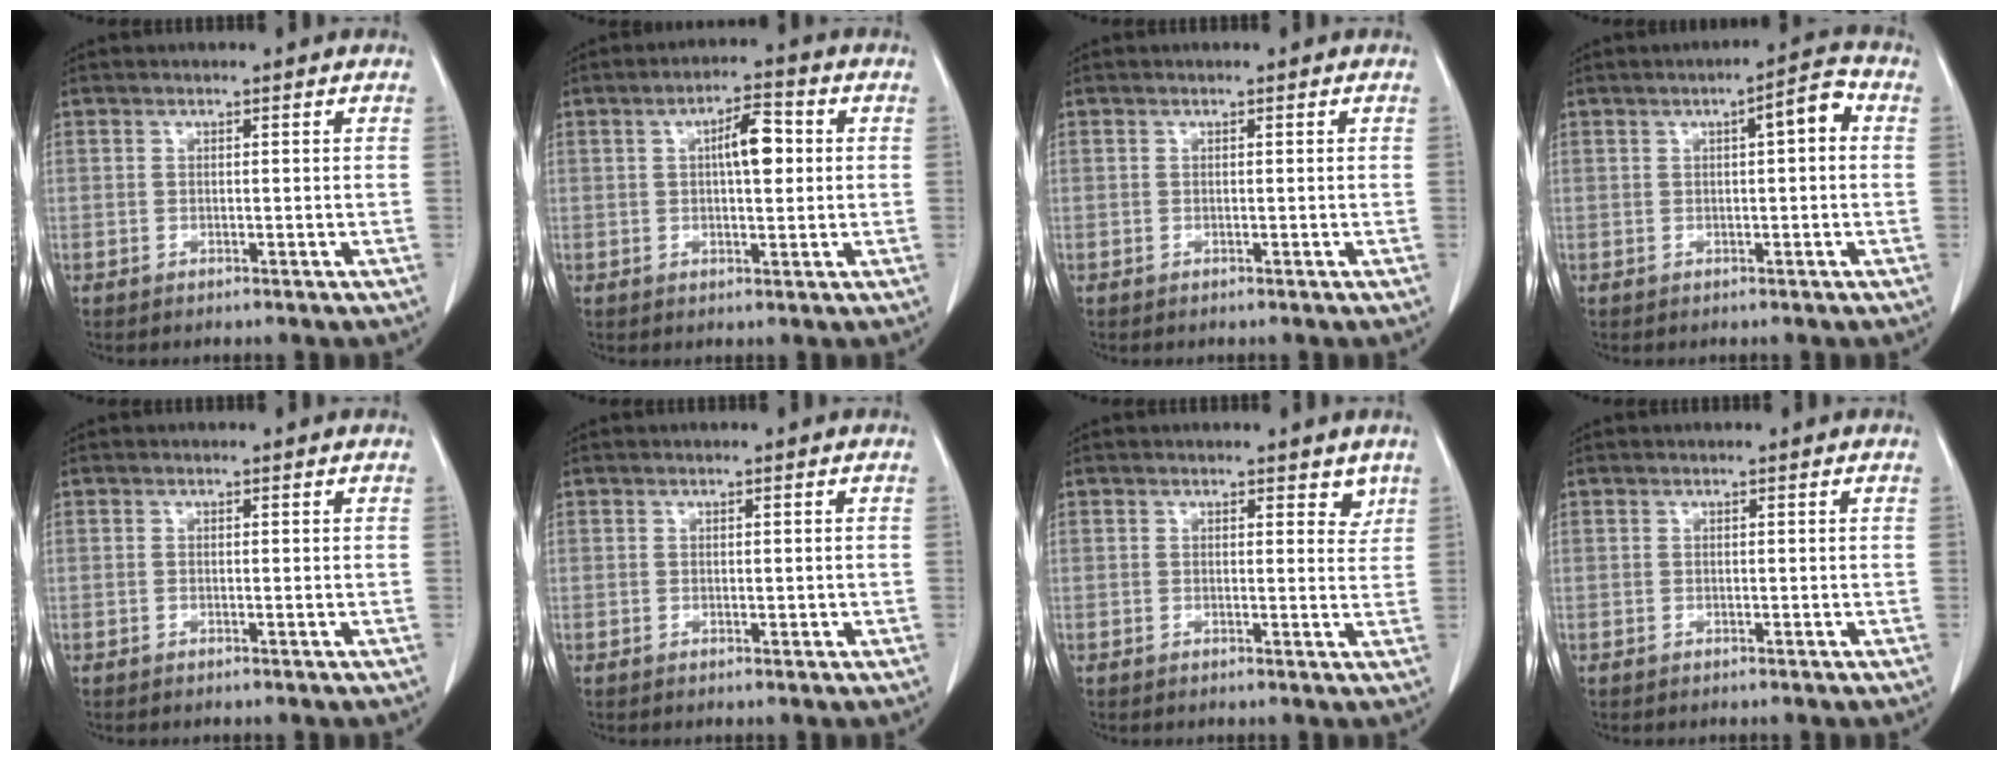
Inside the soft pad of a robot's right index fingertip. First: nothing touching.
{"total": 5.9, "force": [1.0, 1.8, 5.5], "torque": [-0.091, 0.012, 0.015]}
{"total": 0.0}
{"total": 4.6, "force": [1.0, 0.9, 4.4], "torque": [-0.064, 0.017, 0.010]}
{"total": 0.0}
{"total": 0.8, "force": [-0.1, 0.4, 0.7], "torque": [-0.010, -0.002, 0.002]}
{"total": 2.3, "force": [1.6, 1.3, 1.0], "torque": [0.002, -0.008, 0.015]}
{"total": 0.0}